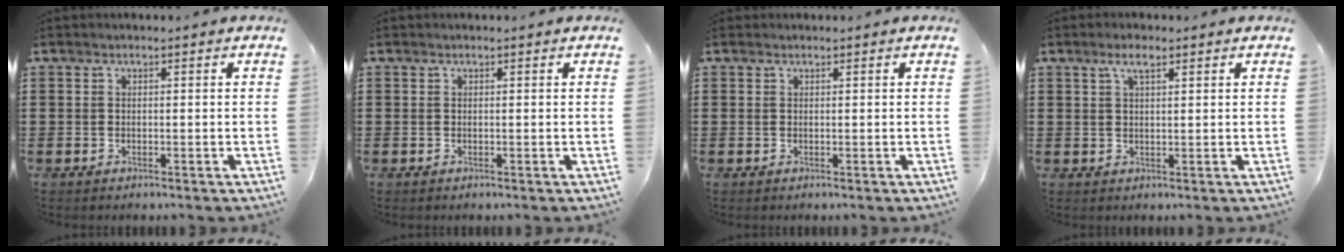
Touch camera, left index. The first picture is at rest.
{"total": 0.0}
{"total": 0.0}
{"total": 3.1, "force": [1.8, 0.8, 2.3], "torque": [-0.049, 0.006, 0.030]}